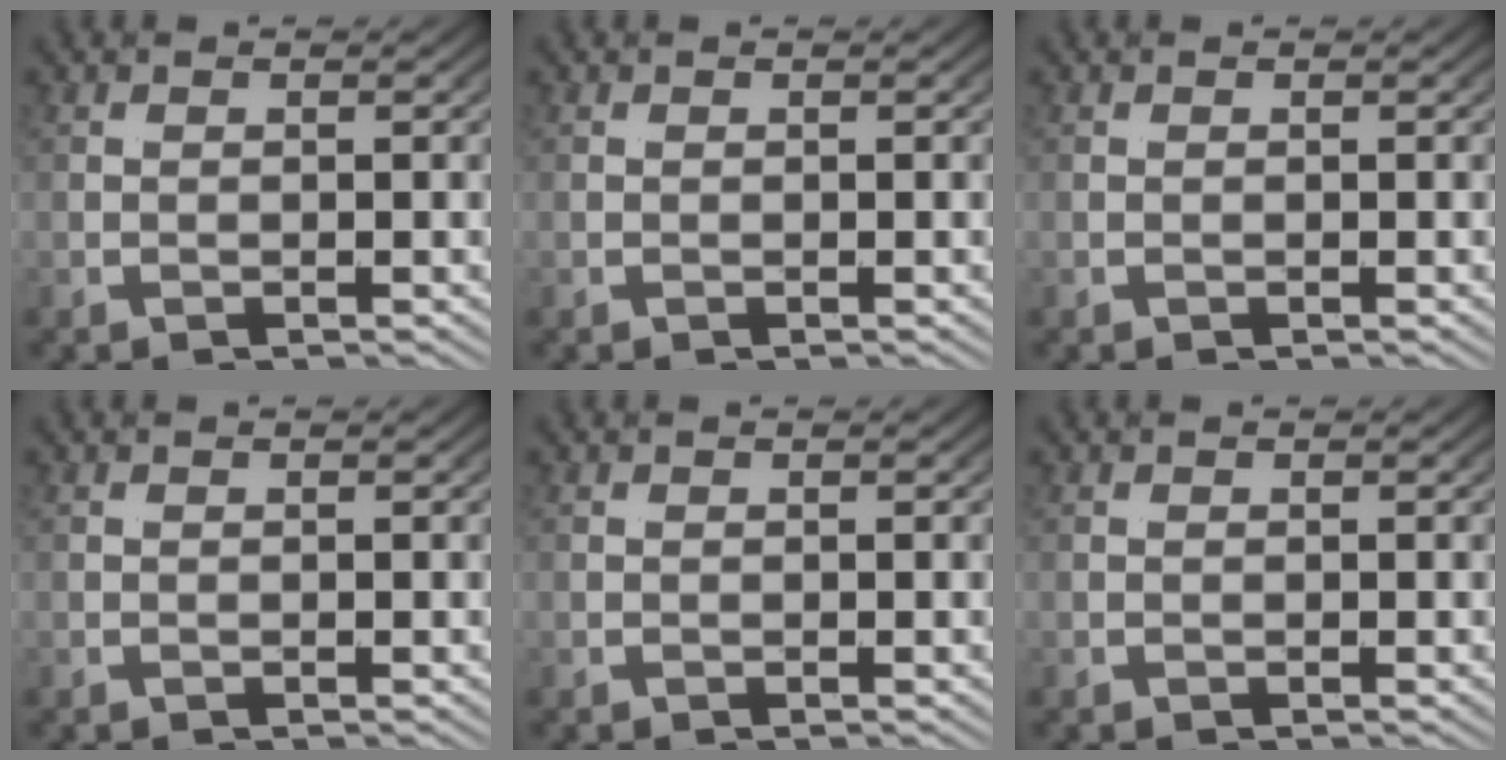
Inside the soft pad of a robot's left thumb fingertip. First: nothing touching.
{"total": 0.0}
{"total": 0.0}
{"total": 0.0}
{"total": 0.0}
{"total": 0.0}